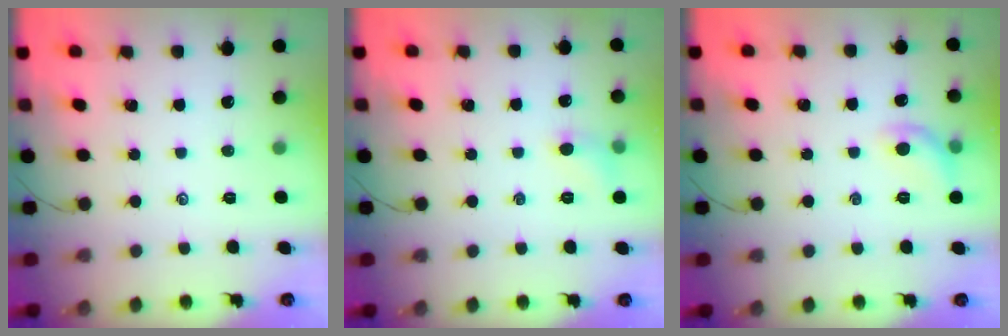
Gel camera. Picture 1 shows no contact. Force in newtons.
{"total": 5.5, "press": 5.3, "slide": 1.7}
{"total": 7.7, "press": 7.6, "slide": 1.1}